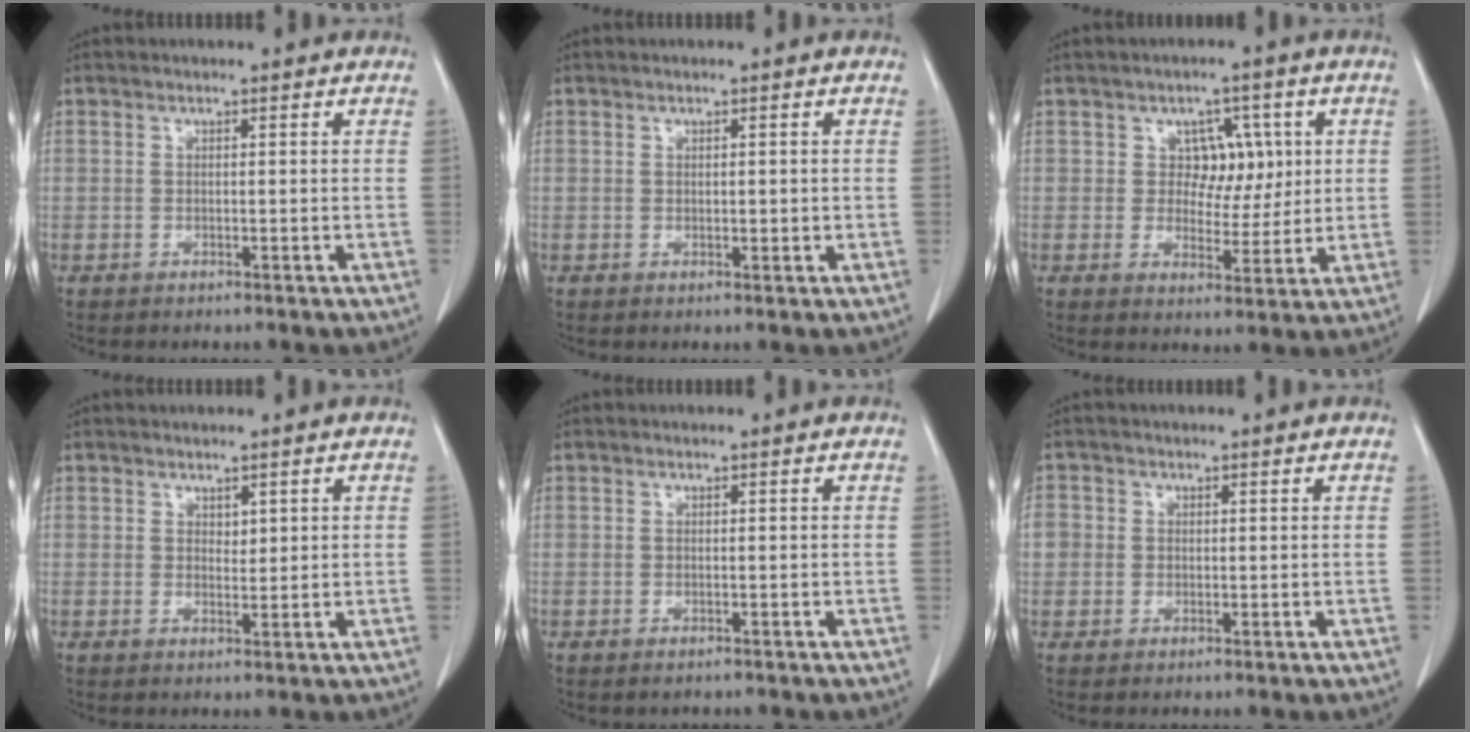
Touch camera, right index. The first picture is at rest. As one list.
[{"total": 1.0, "force": [0.1, 0.4, 0.9], "torque": [-0.013, -0.003, 0.003]}, {"total": 5.4, "force": [1.3, 4.3, 2.9], "torque": [-0.026, 0.010, 0.022]}, {"total": 1.2, "force": [0.7, 0.7, 0.7], "torque": [-0.006, -0.004, 0.013]}, {"total": 1.0, "force": [-0.9, 0.3, 0.3], "torque": [-0.010, -0.002, -0.012]}, {"total": 3.0, "force": [0.1, 2.9, 0.7], "torque": [-0.011, 0.008, 0.001]}]